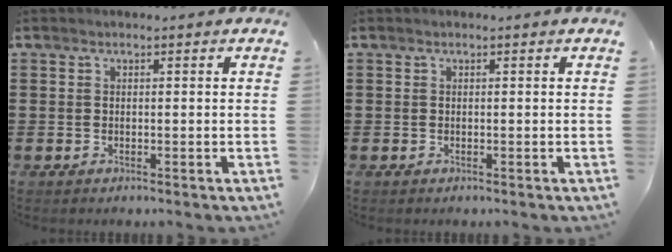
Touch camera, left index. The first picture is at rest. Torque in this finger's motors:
{"motor_torque": [0.02, -0.02, 0.00, 0.00]}